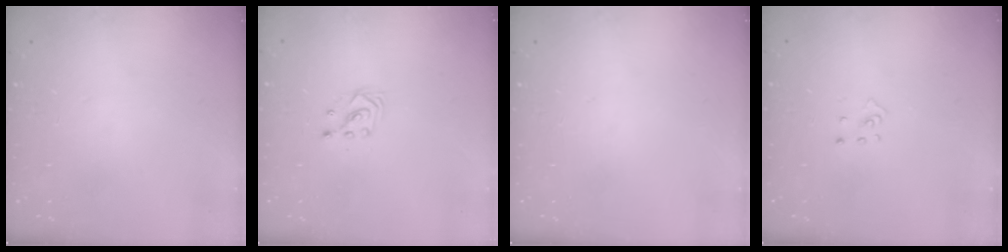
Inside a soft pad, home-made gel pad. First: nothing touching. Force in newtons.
{"total": 2.2, "press": 2.2, "slide": 0.2}
{"total": 0.0}
{"total": 2.9, "press": 2.9, "slide": 0.3}